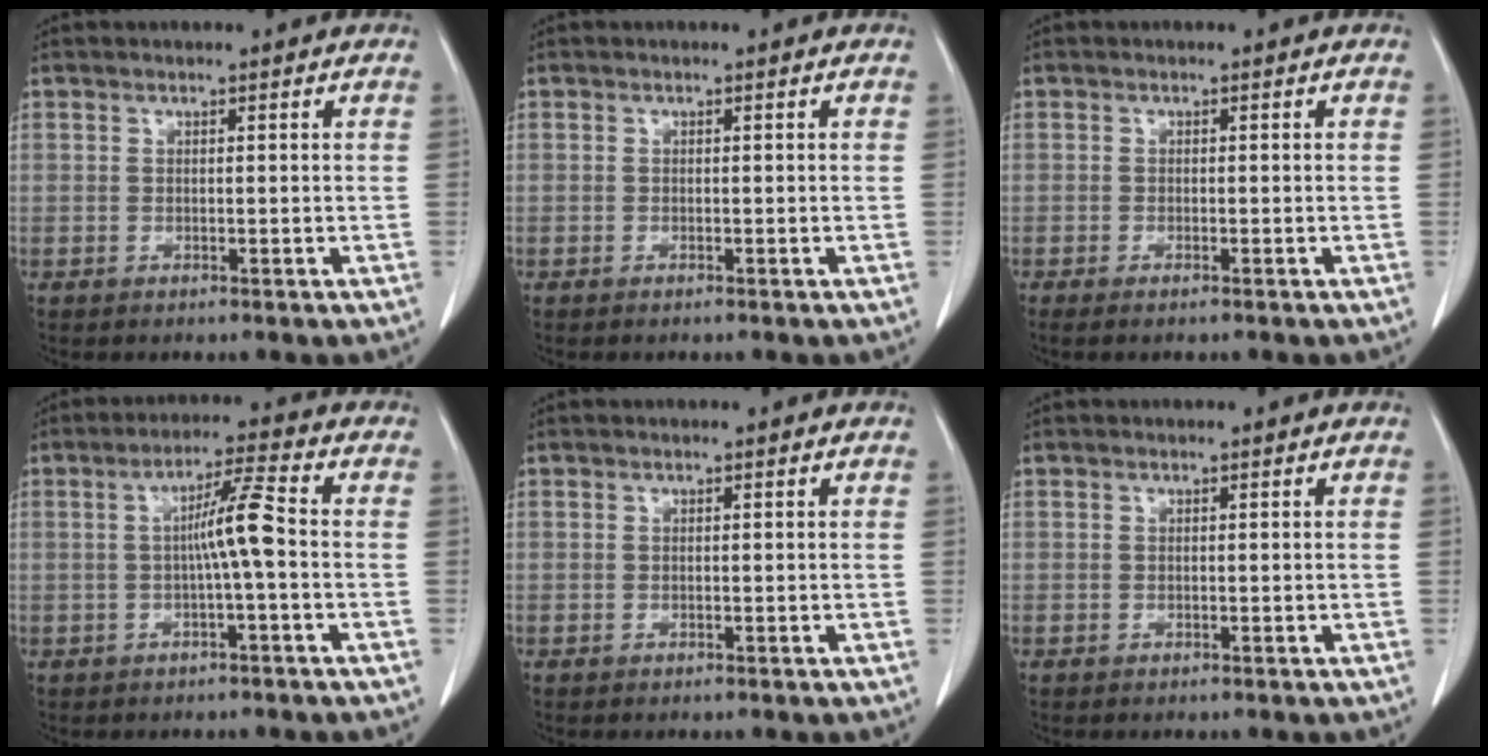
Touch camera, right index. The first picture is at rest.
{"total": 0.0}
{"total": 1.0, "force": [-0.7, 0.0, 0.7], "torque": [-0.012, -0.001, -0.012]}
{"total": 5.9, "force": [-0.4, -0.4, 5.8], "torque": [-0.100, 0.012, -0.008]}
{"total": 0.0}
{"total": 0.0}